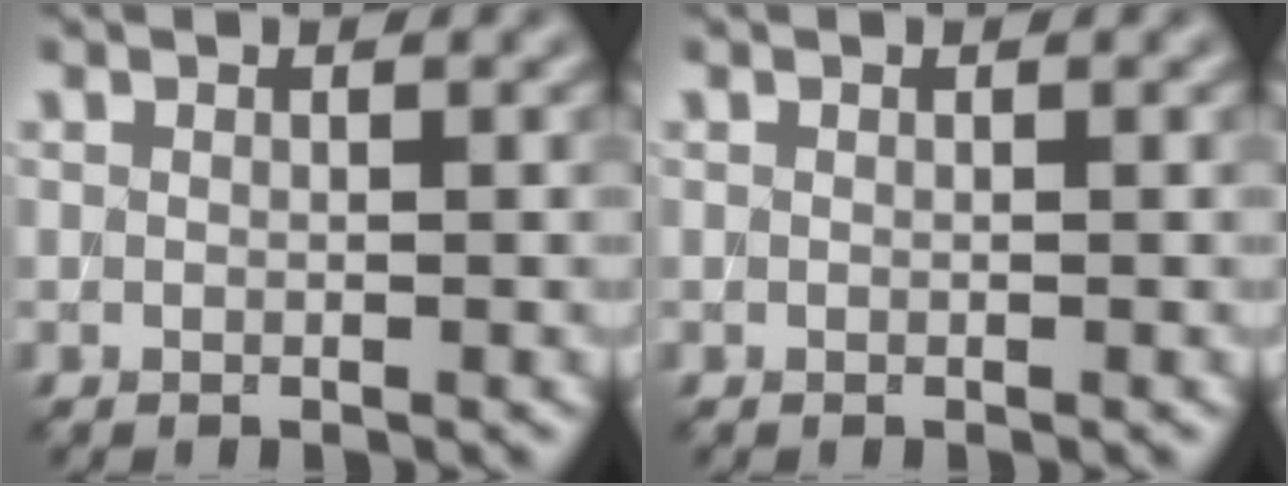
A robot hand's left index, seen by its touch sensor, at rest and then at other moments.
{"total": 0.0}